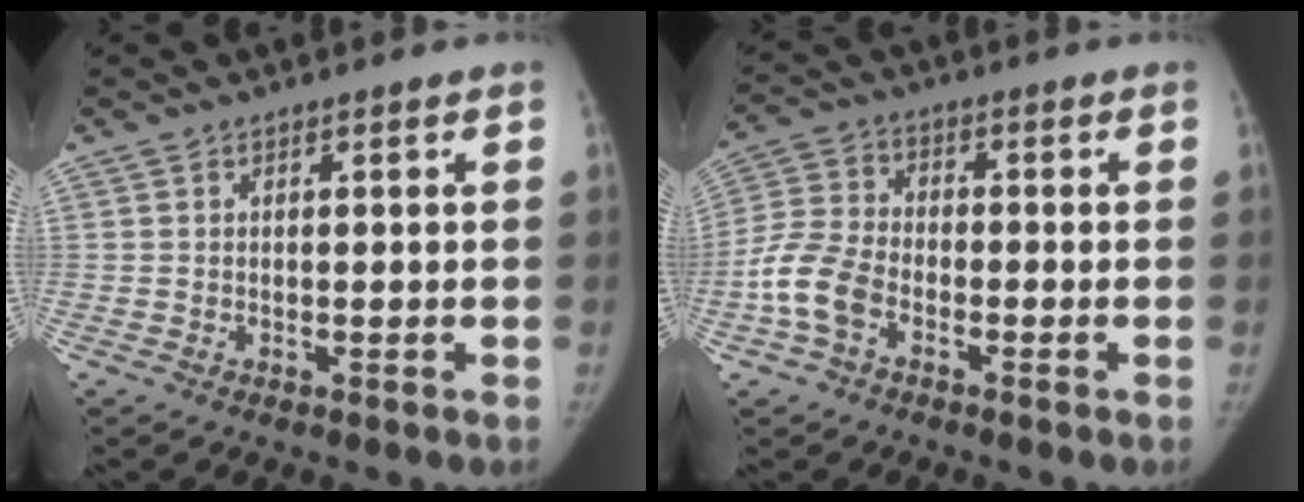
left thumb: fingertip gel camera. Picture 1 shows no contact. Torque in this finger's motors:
{"motor_torque": [-1.00, 1.34, 0.09, -0.05, 0.26]}